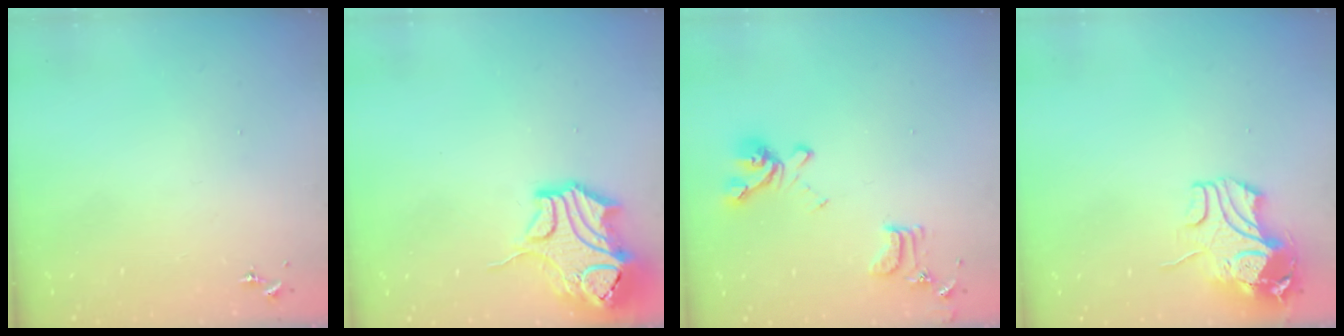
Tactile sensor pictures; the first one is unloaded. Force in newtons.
{"total": 15.2, "press": 15.0, "slide": 2.4}
{"total": 15.5, "press": 15.4, "slide": 1.5}
{"total": 11.3, "press": 11.2, "slide": 1.6}